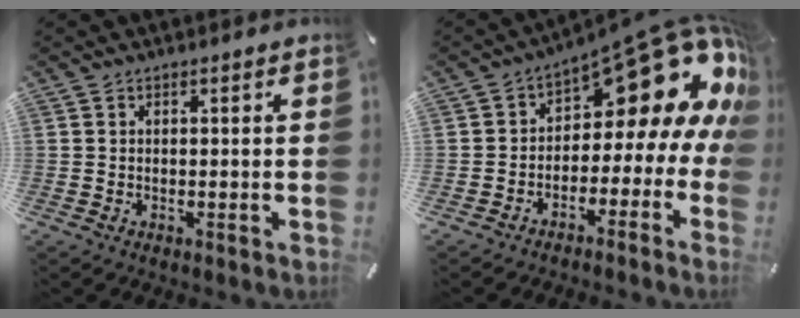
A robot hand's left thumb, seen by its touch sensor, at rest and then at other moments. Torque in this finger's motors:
{"motor_torque": [1.86, 3.15, 0.93, 0.83, 0.06]}